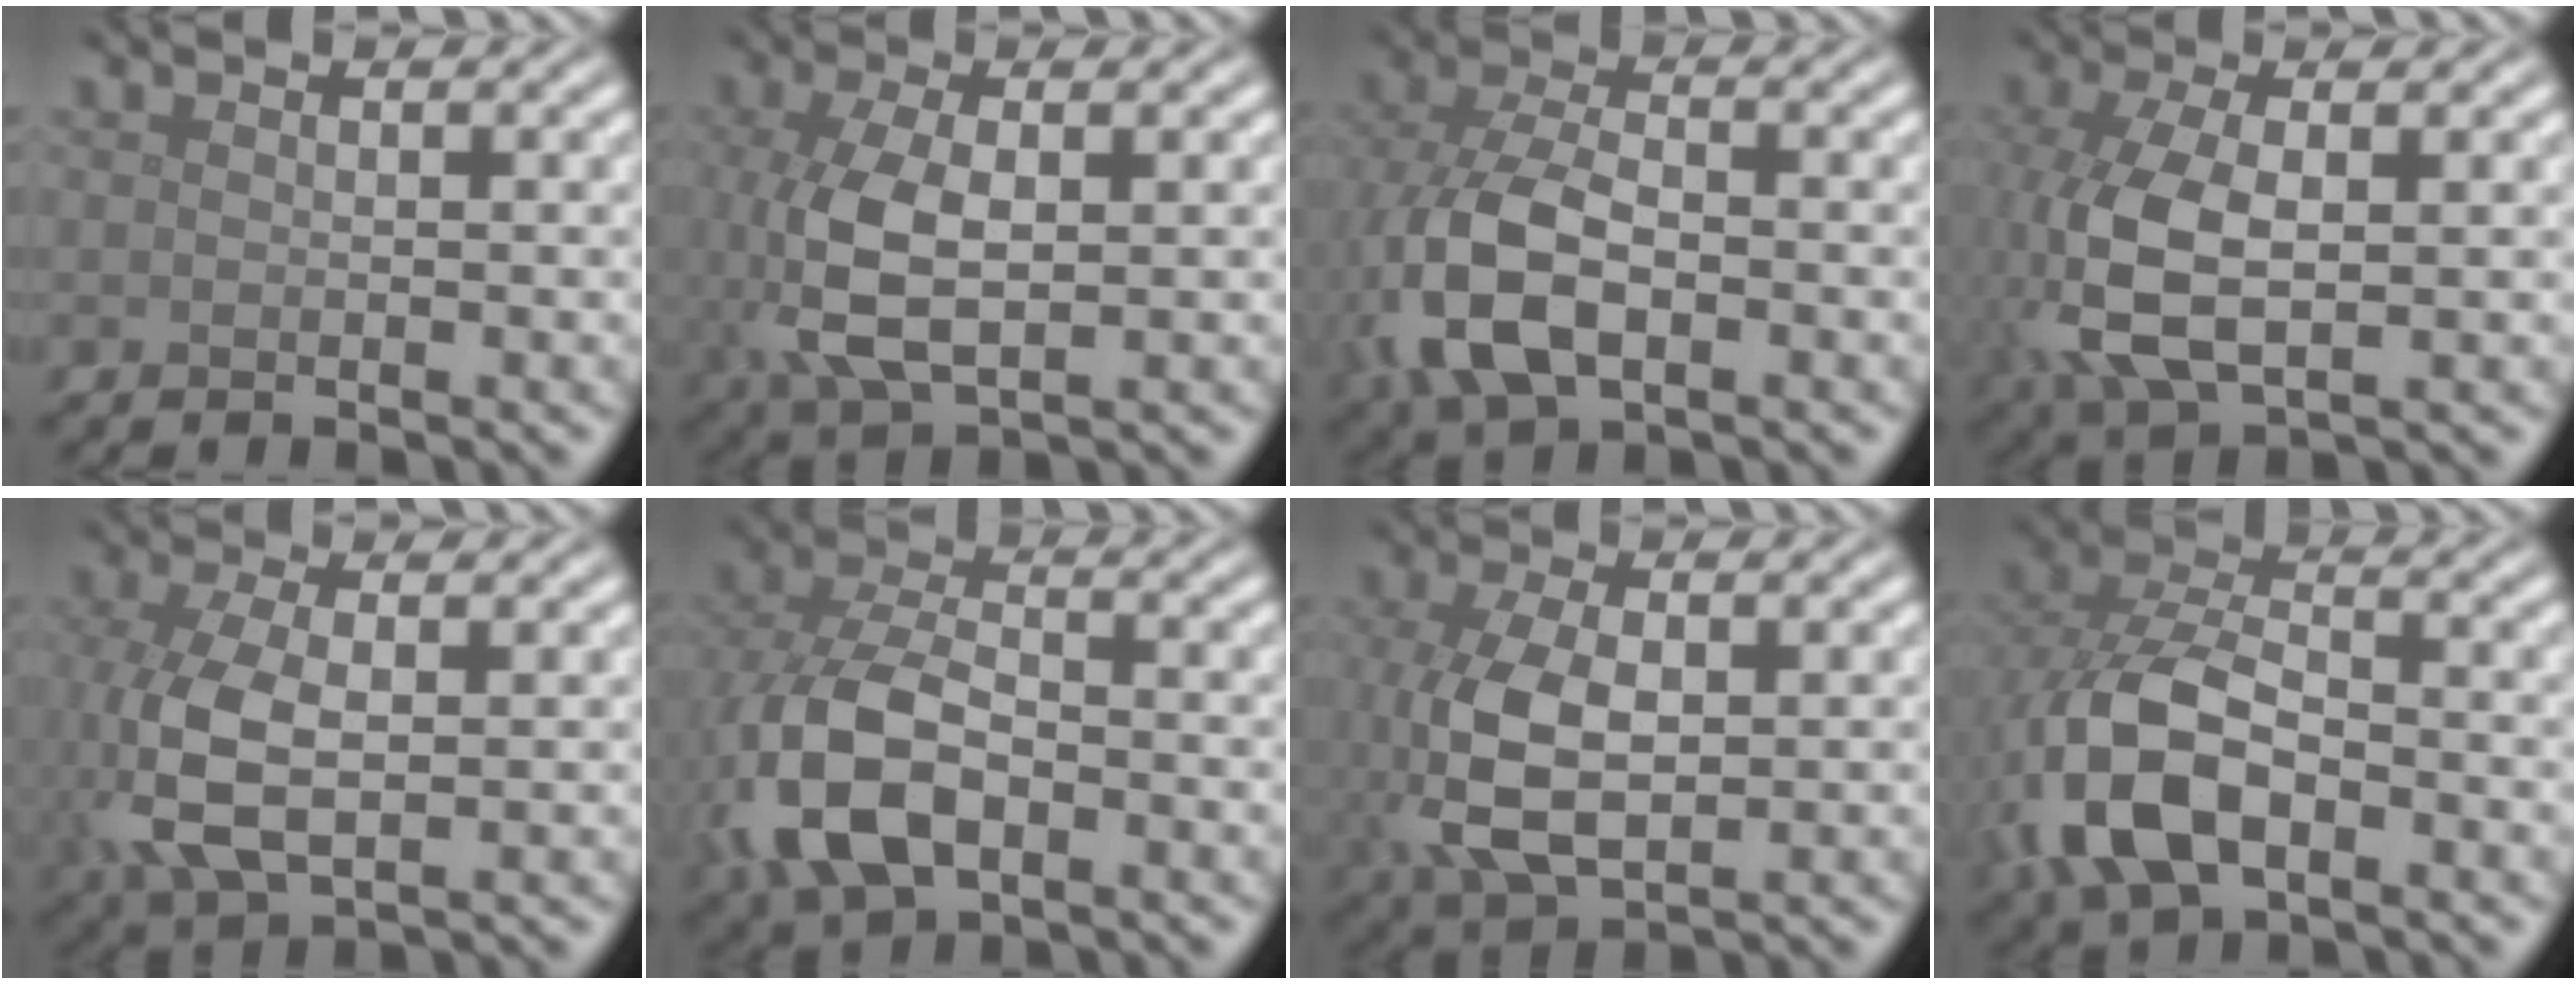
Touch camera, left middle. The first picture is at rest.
{"total": 6.3, "force": [-0.1, 3.1, 5.4], "torque": [-0.136, -0.007, 0.002]}
{"total": 8.6, "force": [-2.3, 4.8, 6.7], "torque": [-0.168, -0.010, -0.052]}
{"total": 7.6, "force": [-0.8, 3.8, 6.5], "torque": [-0.164, -0.010, -0.010]}
{"total": 6.4, "force": [-0.3, 3.2, 5.5], "torque": [-0.142, -0.008, -0.001]}
{"total": 8.9, "force": [-2.7, 5.2, 6.8], "torque": [-0.166, -0.009, -0.062]}
{"total": 7.1, "force": [-0.3, 3.8, 5.9], "torque": [-0.147, -0.013, 0.003]}
{"total": 8.7, "force": [-2.8, 4.9, 6.6], "torque": [-0.157, -0.003, -0.063]}